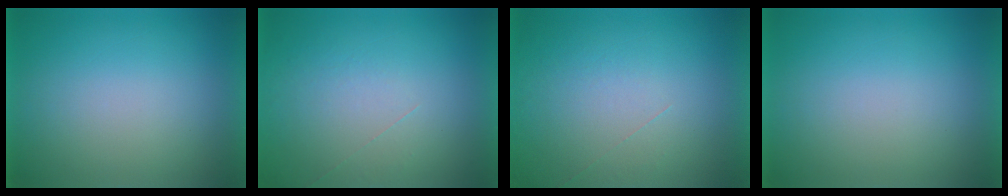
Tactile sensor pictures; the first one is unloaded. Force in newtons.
{"total": 1.2}
{"total": 1.2}
{"total": 0.0}